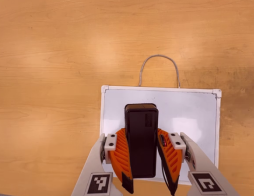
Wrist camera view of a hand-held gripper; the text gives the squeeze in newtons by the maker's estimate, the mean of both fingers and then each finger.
{"total": 6.2, "left": 5.2, "right": 7.3}